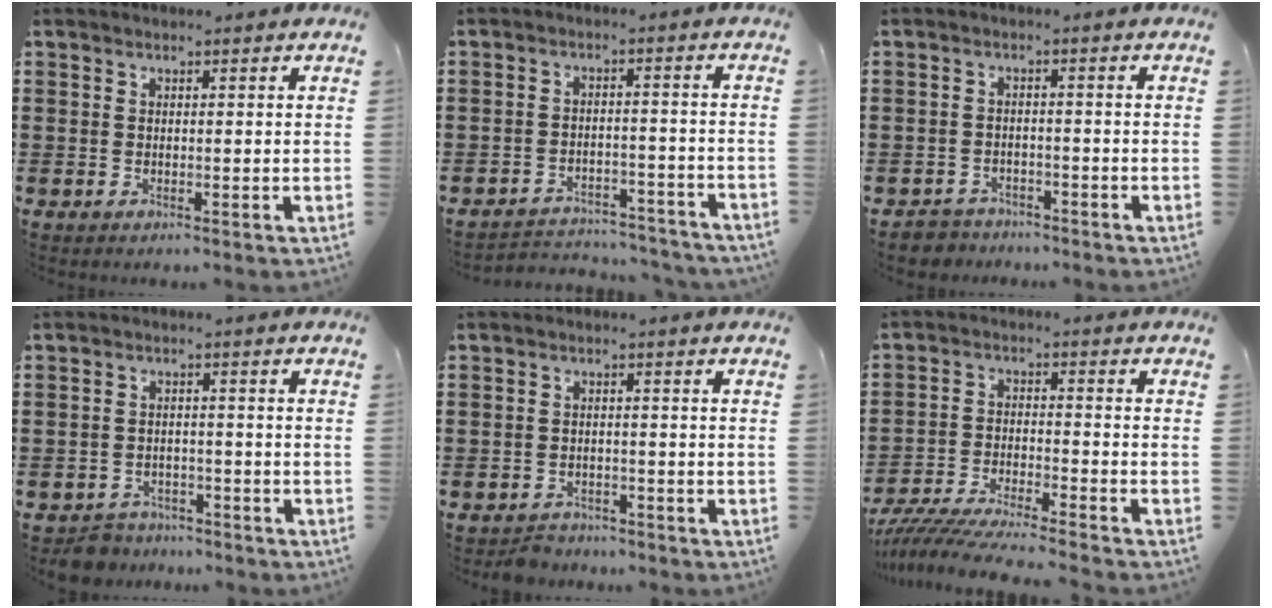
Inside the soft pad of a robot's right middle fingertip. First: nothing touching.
{"total": 3.7, "force": [-3.6, 0.5, 0.5], "torque": [-0.014, 0.004, -0.076]}
{"total": 2.4, "force": [-2.3, 0.6, -0.2], "torque": [-0.006, -0.001, -0.051]}
{"total": 3.6, "force": [-3.5, 0.8, 0.0], "torque": [-0.009, 0.002, -0.074]}
{"total": 2.1, "force": [-2.0, 0.5, -0.1], "torque": [-0.007, -0.002, -0.045]}
{"total": 6.7, "force": [-6.4, -0.3, 1.8], "torque": [-0.043, -0.013, -0.127]}